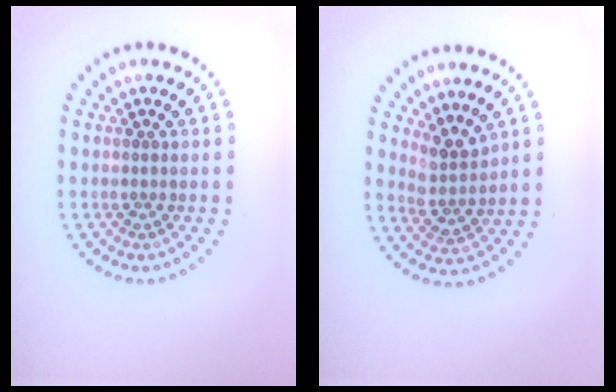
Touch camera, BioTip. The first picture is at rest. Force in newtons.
{"total": 2.9, "press": 2.1, "slide": 2.0}